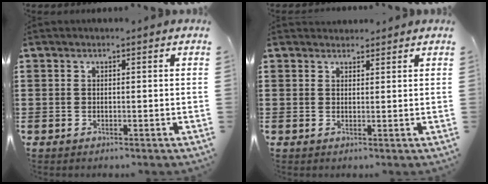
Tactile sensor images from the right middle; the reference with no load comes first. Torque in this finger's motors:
{"motor_torque": [-0.25, -0.09, -0.04, -0.01]}